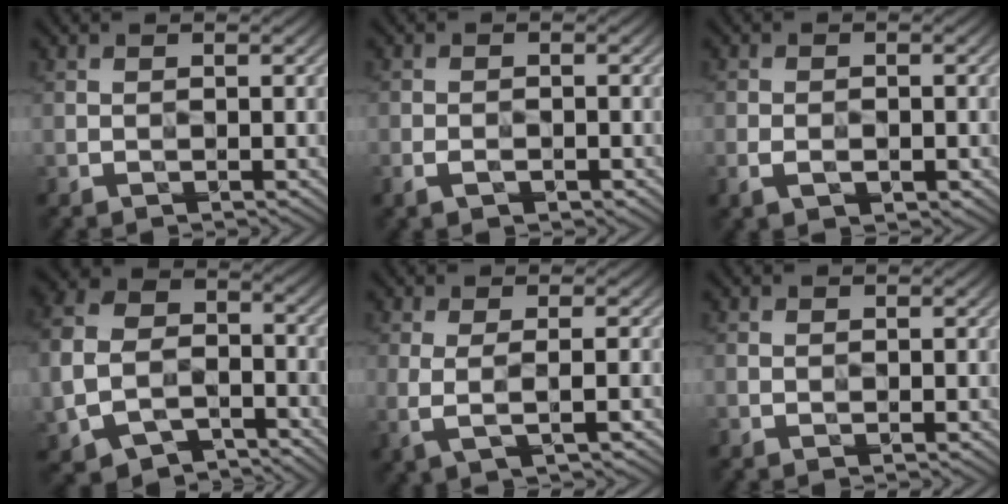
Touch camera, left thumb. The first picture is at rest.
{"total": 1.7, "force": [-1.1, 0.8, 1.0], "torque": [-0.025, -0.001, -0.024]}
{"total": 2.6, "force": [-1.1, 1.4, 1.8], "torque": [-0.038, -0.003, -0.021]}
{"total": 10.2, "force": [-4.5, 7.5, 5.2], "torque": [-0.152, -0.035, -0.085]}
{"total": 3.0, "force": [0.0, 0.5, 2.9], "torque": [-0.062, 0.004, -0.004]}
{"total": 0.0}